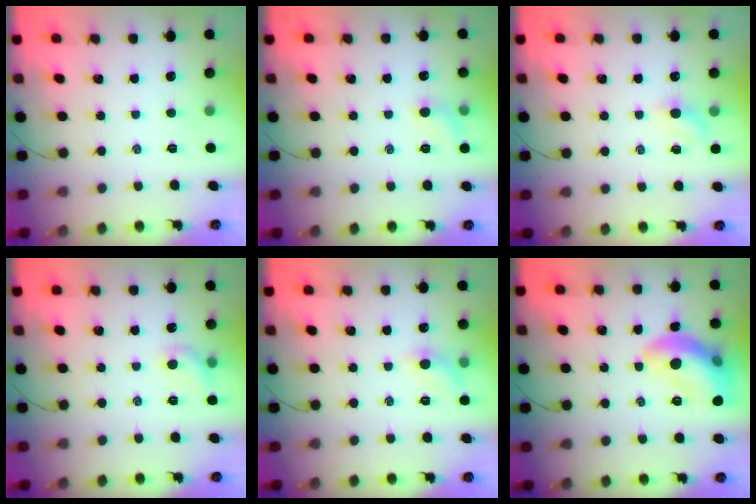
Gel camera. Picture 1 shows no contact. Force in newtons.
{"total": 5.6, "press": 5.3, "slide": 1.8}
{"total": 3.9, "press": 3.8, "slide": 1.2}
{"total": 6.6, "press": 6.5, "slide": 1.4}
{"total": 5.7, "press": 5.4, "slide": 1.7}
{"total": 14.2, "press": 14.1, "slide": 1.0}